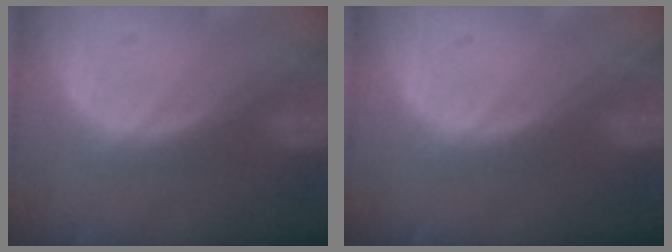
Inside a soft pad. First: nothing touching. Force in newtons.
{"total": 0.0}